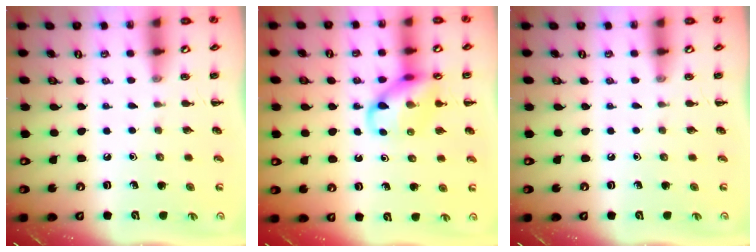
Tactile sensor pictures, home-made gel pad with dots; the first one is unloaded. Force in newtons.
{"total": 12.7, "press": 12.6, "slide": 2.1}
{"total": 0.0}